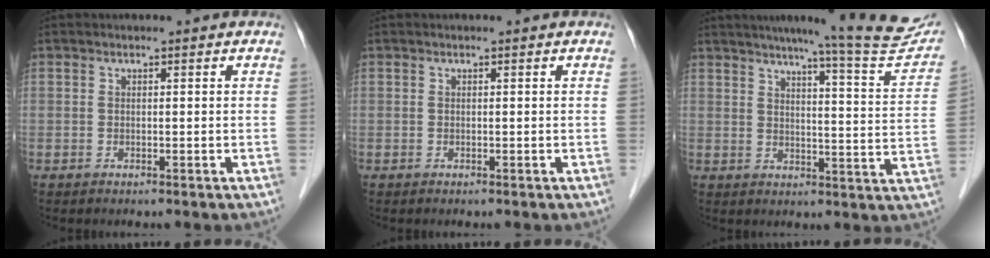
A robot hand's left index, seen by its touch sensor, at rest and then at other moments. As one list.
[{"total": 0.0}, {"total": 17.7, "force": [15.9, -0.3, 7.8], "torque": [-0.102, -0.059, 0.187]}]